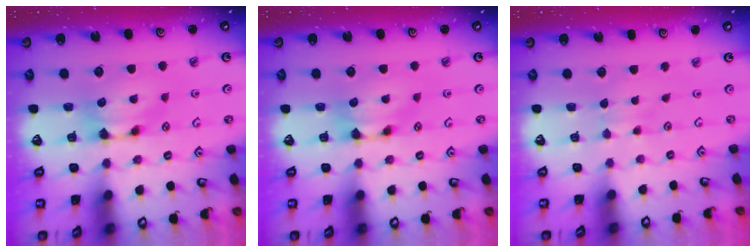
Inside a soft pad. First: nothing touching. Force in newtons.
{"total": 0.0}
{"total": 2.9, "press": 2.8, "slide": 0.4}